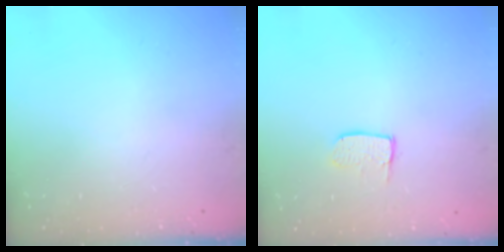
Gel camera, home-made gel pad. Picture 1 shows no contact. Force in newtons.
{"total": 5.8, "press": 5.8, "slide": 0.4}